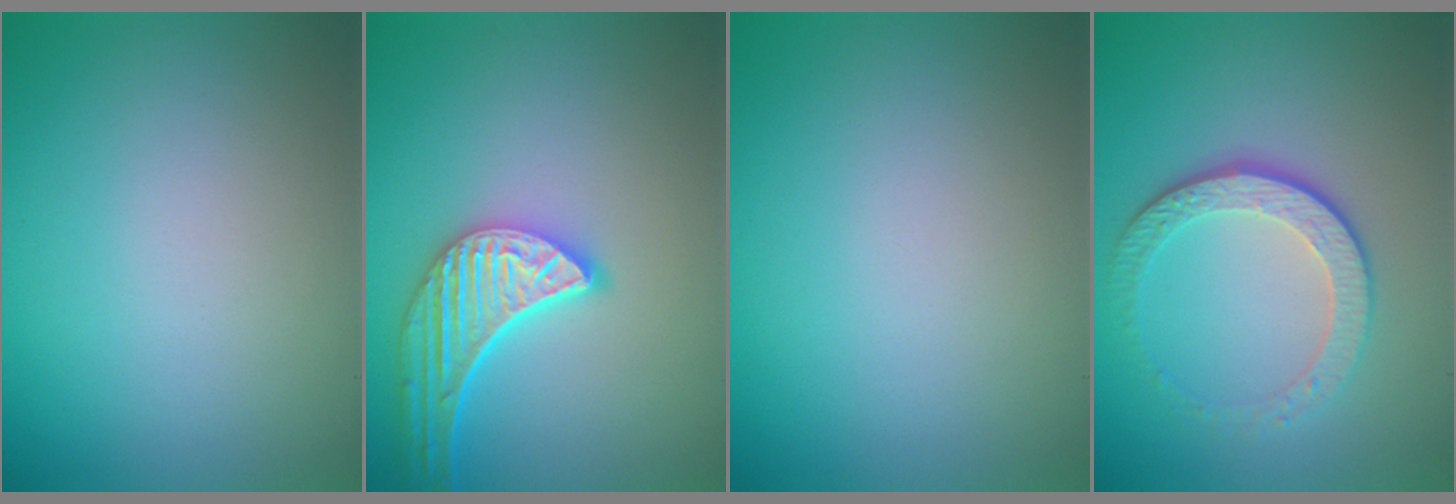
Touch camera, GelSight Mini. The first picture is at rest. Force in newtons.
{"total": 5.2, "press": 4.2, "slide": 3.0}
{"total": 0.0}
{"total": 4.2, "press": 3.1, "slide": 2.8}